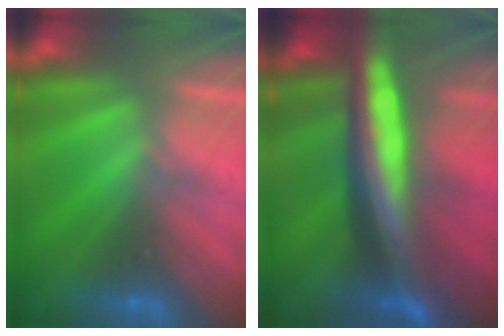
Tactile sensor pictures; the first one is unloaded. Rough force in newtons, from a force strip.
{"total": 7.3}